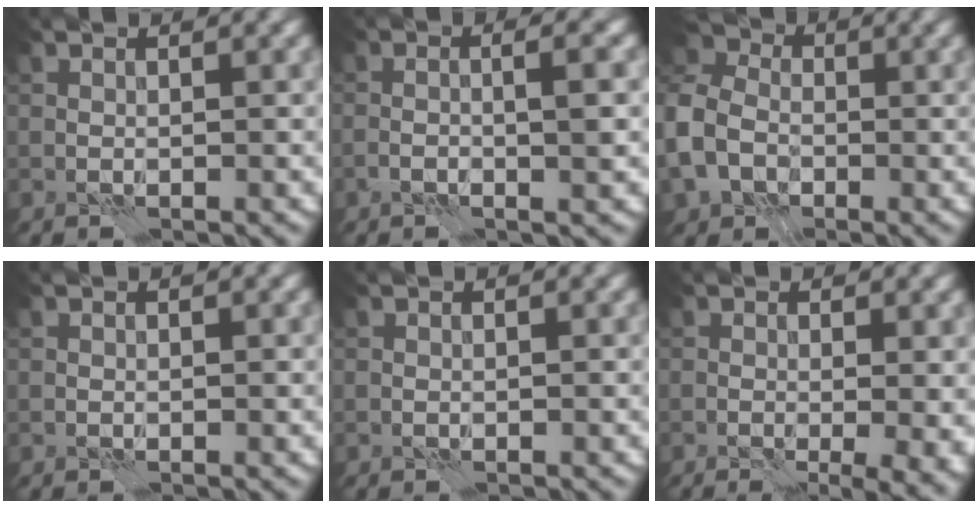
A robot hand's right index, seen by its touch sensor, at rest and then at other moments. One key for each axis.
{"total": 3.4, "fx": -0.4, "fy": 0.9, "fz": 3.3, "tx": -0.043, "ty": 0.005, "tz": -0.013}
{"total": 9.4, "fx": -1.9, "fy": 7.2, "fz": 5.8, "tx": -0.142, "ty": -0.009, "tz": -0.046}
{"total": 0.0}
{"total": 0.0}
{"total": 4.9, "fx": -0.2, "fy": 1.8, "fz": 4.6, "tx": -0.035, "ty": -0.012, "tz": 0.004}